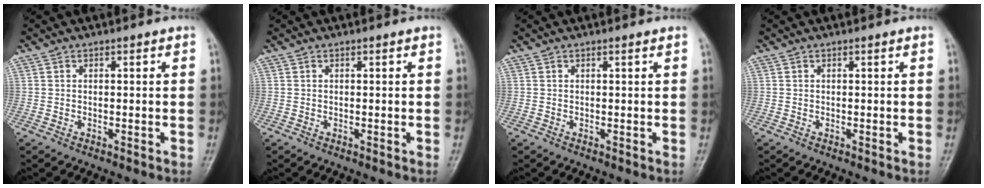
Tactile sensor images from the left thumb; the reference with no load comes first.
{"total": 0.0}
{"total": 0.0}
{"total": 0.0}